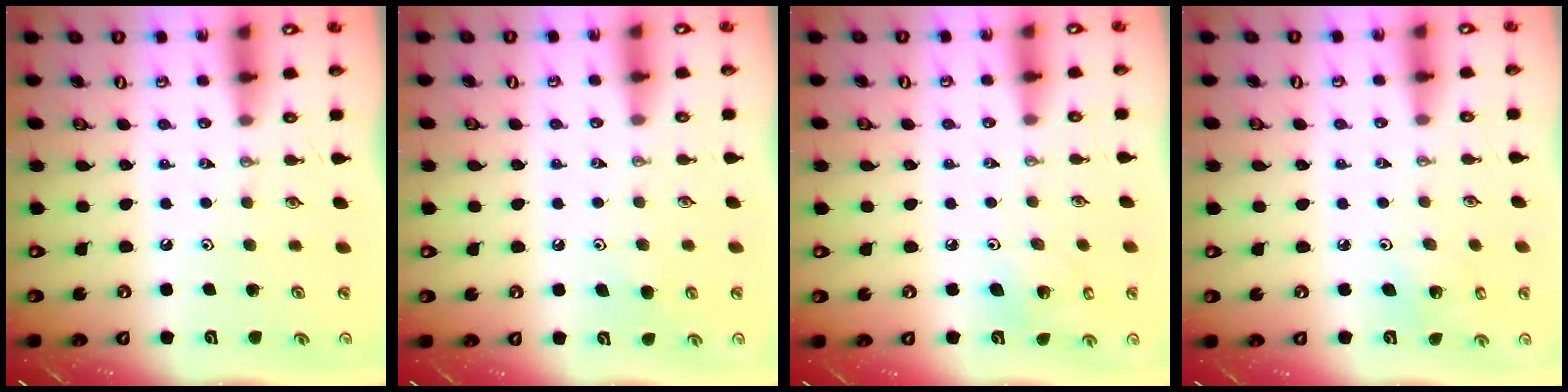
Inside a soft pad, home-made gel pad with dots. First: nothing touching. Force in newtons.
{"total": 4.9, "press": 4.8, "slide": 0.5}
{"total": 6.0, "press": 5.6, "slide": 2.3}
{"total": 3.2, "press": 3.2, "slide": 0.1}